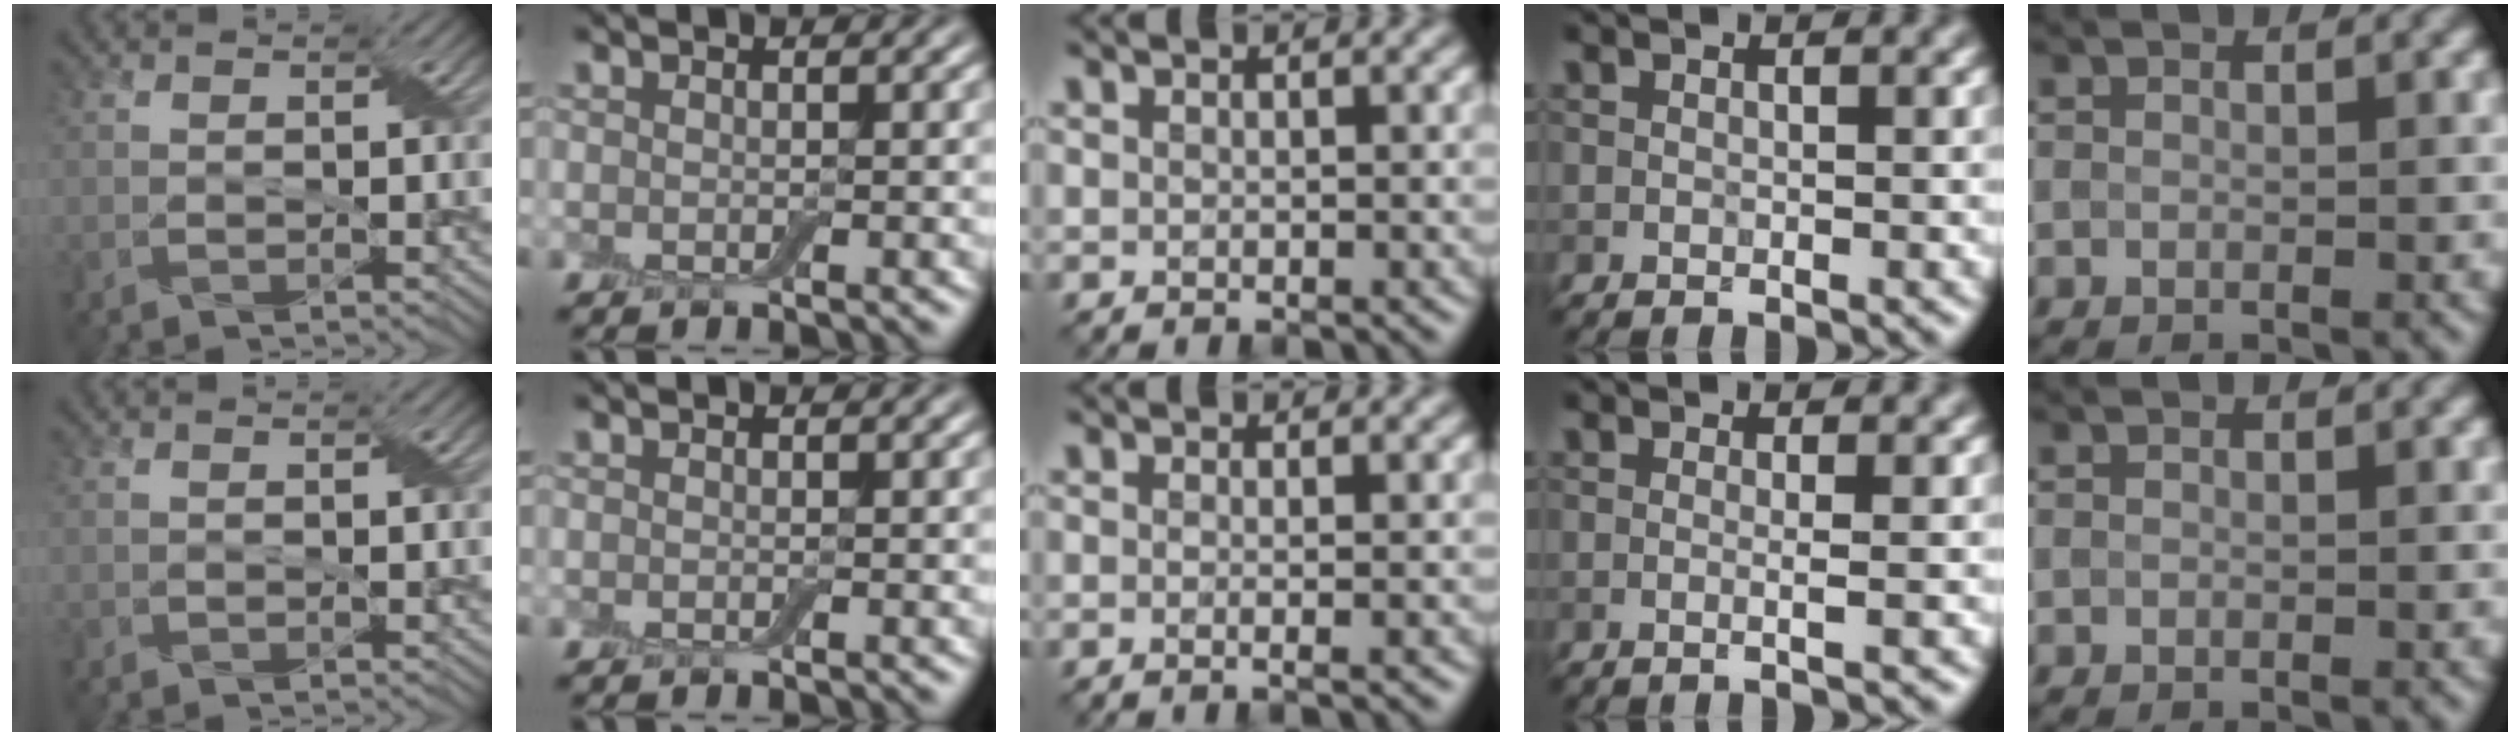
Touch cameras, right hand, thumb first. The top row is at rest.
{"thumb": {"total": 0.5, "force": [0.2, -0.4, 0.2], "torque": [-0.004, -0.003, 0.009]}, "middle": {"total": 1.8, "force": [0.1, 0.8, 1.6], "torque": [-0.016, -0.006, -0.020]}, "ring": {"total": 2.5, "force": [0.5, 1.2, 2.2], "torque": [-0.015, -0.003, -0.023]}}